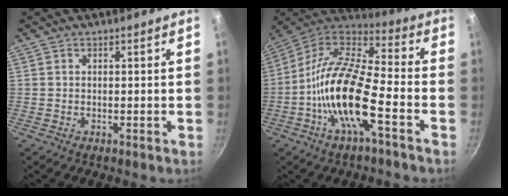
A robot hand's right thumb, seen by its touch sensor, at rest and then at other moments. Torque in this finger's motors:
{"motor_torque": [0.11, 1.33, 1.82, -0.95, 0.47]}